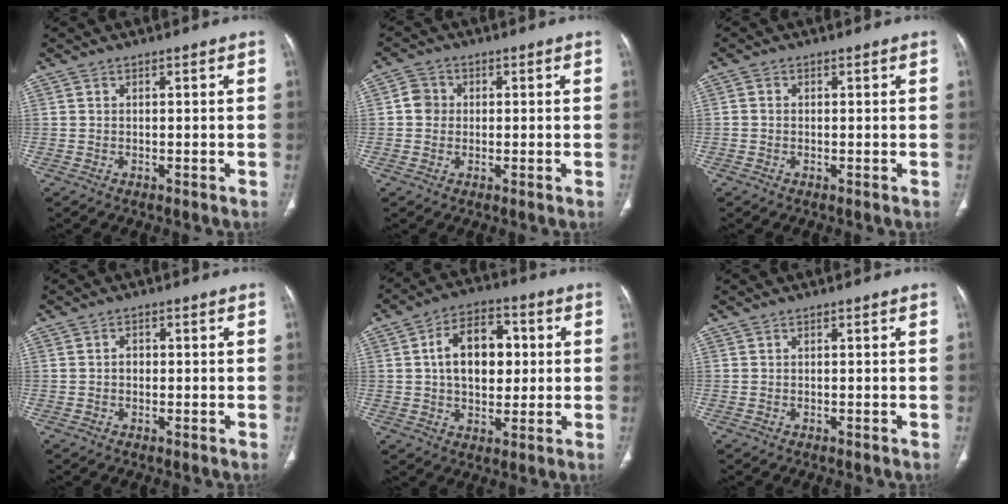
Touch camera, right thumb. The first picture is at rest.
{"total": 3.7, "force": [0.2, 3.5, 1.3], "torque": [-0.008, 0.007, -0.001]}
{"total": 0.9, "force": [0.0, 0.8, 0.5], "torque": [-0.006, 0.001, -0.003]}
{"total": 1.3, "force": [-0.2, 1.1, 0.7], "torque": [0.000, 0.002, -0.006]}
{"total": 13.0, "force": [1.7, 8.4, 9.7], "torque": [-0.118, 0.011, 0.024]}
{"total": 0.0}